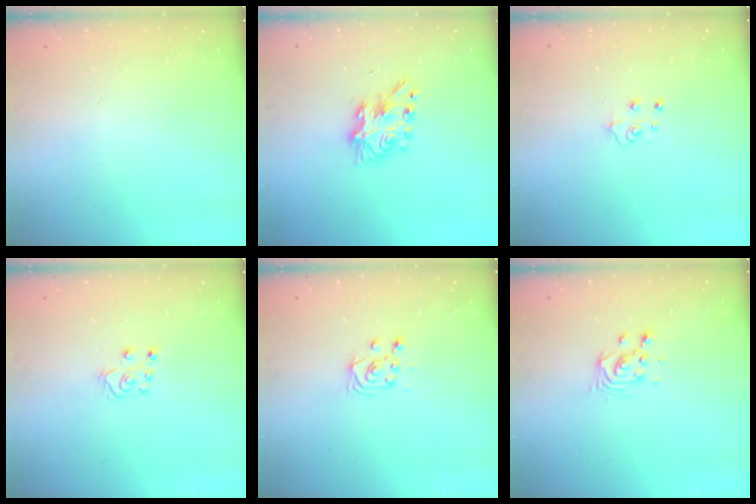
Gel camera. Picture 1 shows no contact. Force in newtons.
{"total": 7.2, "press": 7.2, "slide": 0.2}
{"total": 5.6, "press": 5.6, "slide": 0.5}
{"total": 6.8, "press": 6.8, "slide": 0.4}
{"total": 4.9, "press": 4.8, "slide": 0.5}
{"total": 3.9, "press": 3.9, "slide": 0.2}